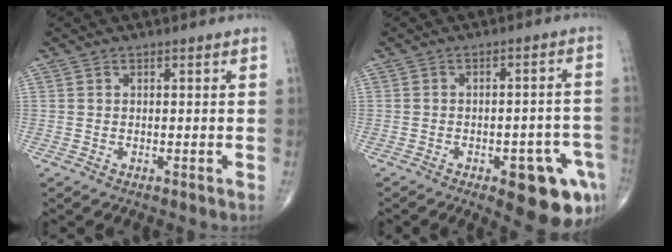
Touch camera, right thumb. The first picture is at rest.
{"total": 13.4, "force": [-6.3, 5.1, 10.7], "torque": [-0.083, 0.035, -0.067]}